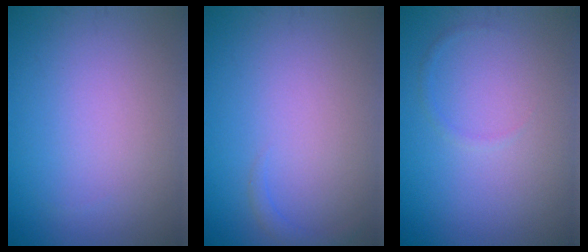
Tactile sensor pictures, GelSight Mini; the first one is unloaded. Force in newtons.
{"total": 0.8, "press": 0.8, "slide": 0.1}
{"total": 0.5, "press": 0.5, "slide": 0.0}